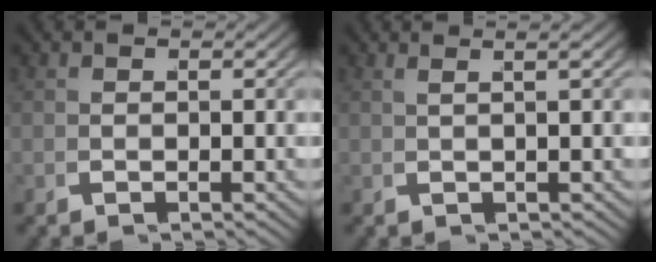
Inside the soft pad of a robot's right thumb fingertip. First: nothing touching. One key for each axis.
{"total": 2.6, "fx": 1.5, "fy": 0.1, "fz": 2.1, "tx": -0.029, "ty": 0.016, "tz": 0.021}